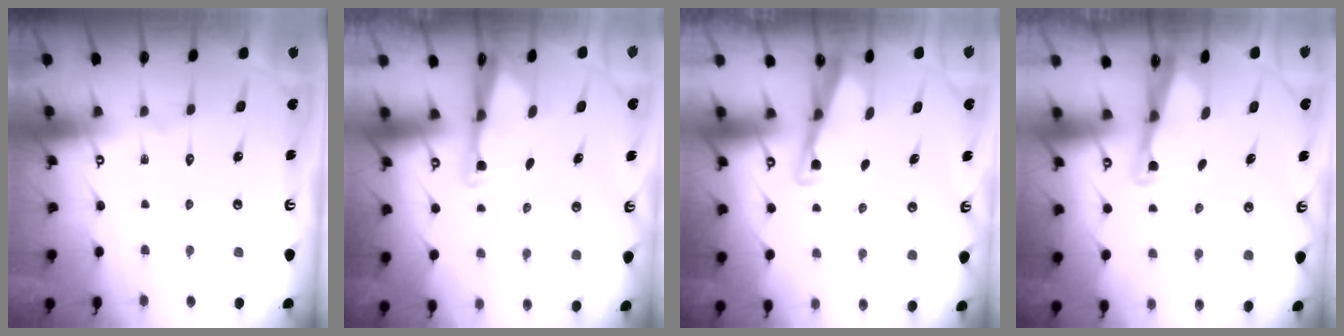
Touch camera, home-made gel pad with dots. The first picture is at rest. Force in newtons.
{"total": 2.7, "press": 2.7, "slide": 0.4}
{"total": 3.4, "press": 3.4, "slide": 0.3}
{"total": 2.5, "press": 2.5, "slide": 0.2}